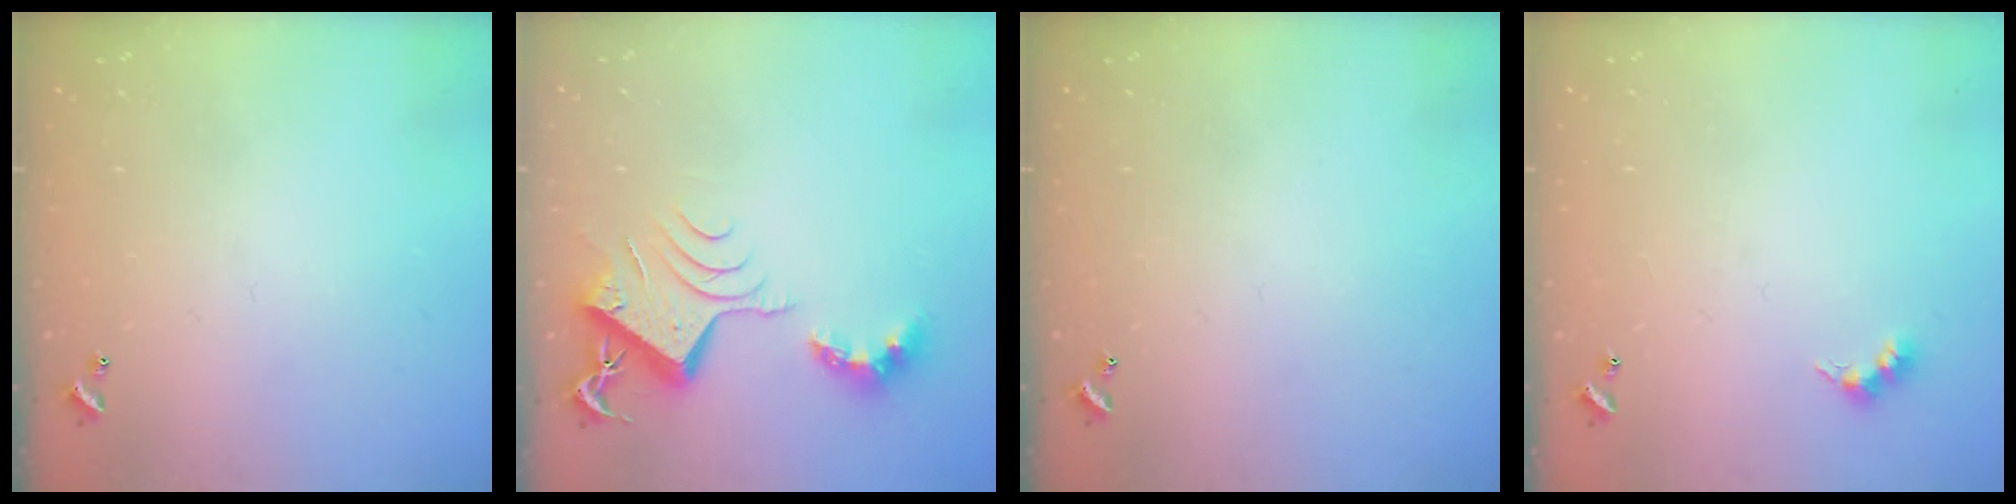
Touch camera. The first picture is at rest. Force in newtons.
{"total": 9.4, "press": 9.3, "slide": 1.0}
{"total": 0.0}
{"total": 3.9, "press": 3.8, "slide": 0.6}